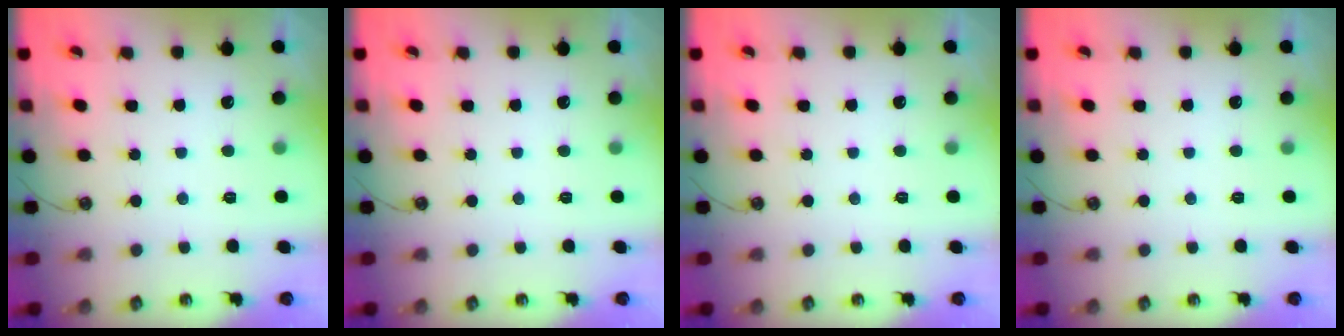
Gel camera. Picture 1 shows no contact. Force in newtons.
{"total": 0.0}
{"total": 0.0}
{"total": 0.0}